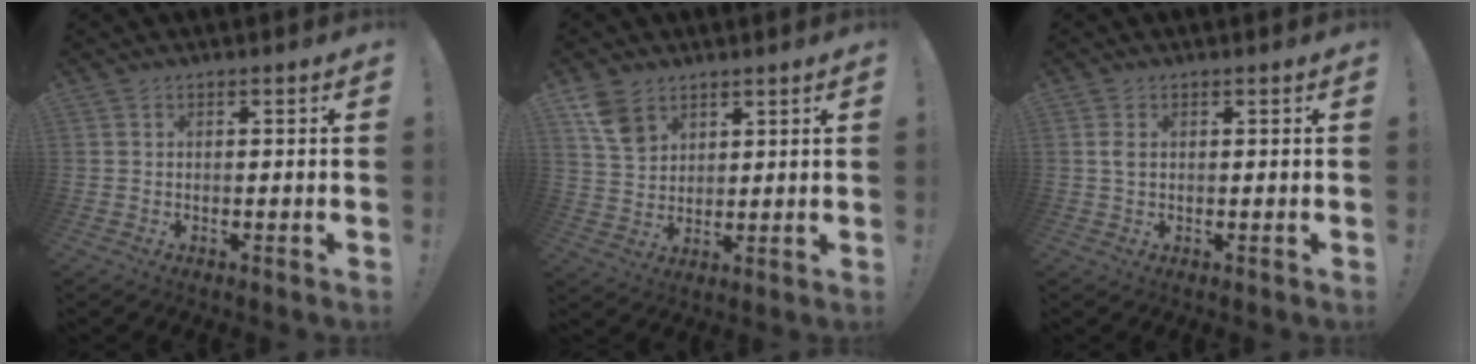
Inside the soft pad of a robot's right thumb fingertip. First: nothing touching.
{"total": 8.4, "force": [5.1, 5.6, 3.7], "torque": [-0.064, -0.019, 0.103]}
{"total": 1.6, "force": [0.2, 0.8, 1.4], "torque": [-0.038, 0.007, 0.005]}